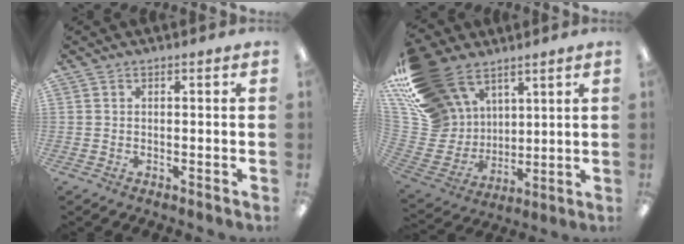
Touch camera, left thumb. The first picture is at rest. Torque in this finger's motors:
{"motor_torque": [1.42, 0.42, 1.41, -1.36, 0.46]}